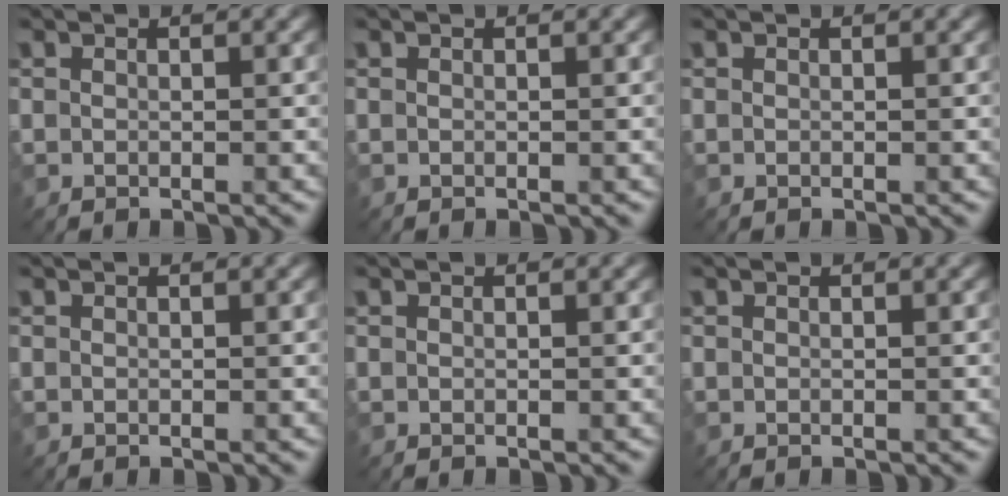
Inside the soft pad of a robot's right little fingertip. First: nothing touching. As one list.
[{"total": 0.0}, {"total": 0.0}, {"total": 0.0}, {"total": 0.0}, {"total": 0.0}]